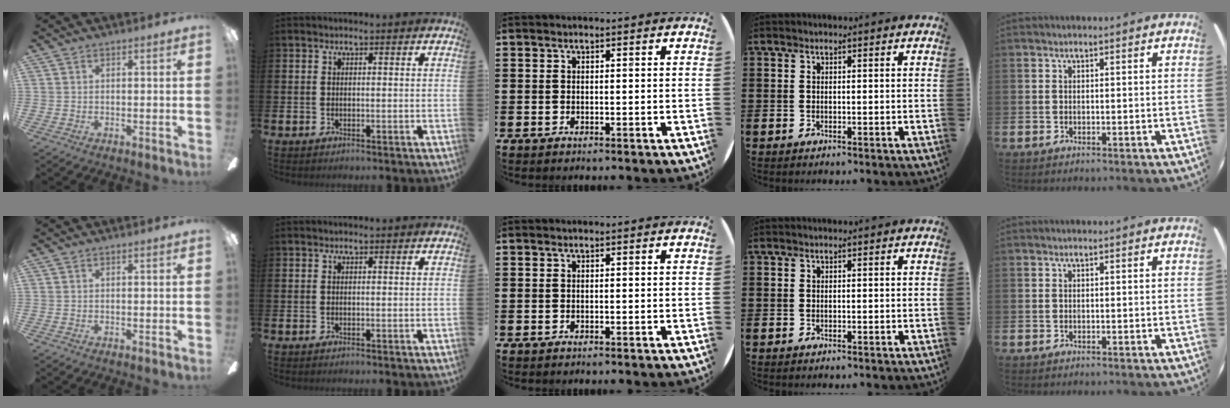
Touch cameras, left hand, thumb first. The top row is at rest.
{}